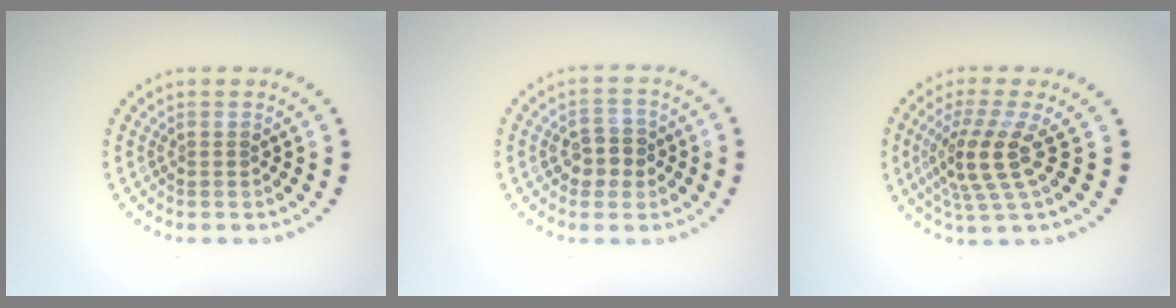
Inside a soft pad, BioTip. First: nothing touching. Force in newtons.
{"total": 2.8, "press": 2.8, "slide": 0.4}
{"total": 4.3, "press": 3.1, "slide": 3.0}